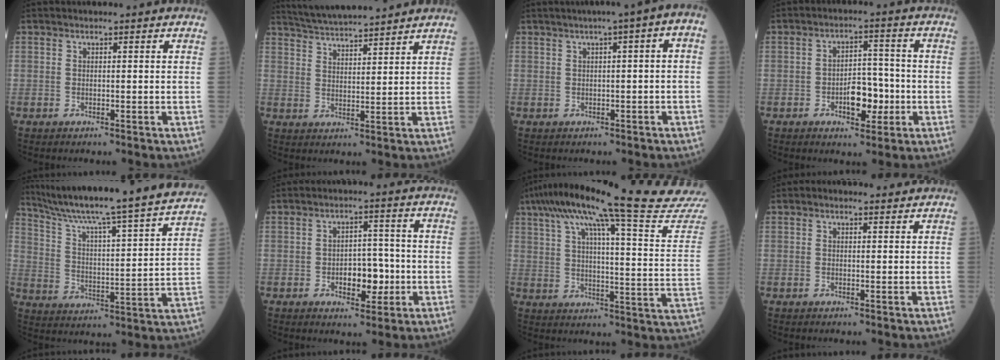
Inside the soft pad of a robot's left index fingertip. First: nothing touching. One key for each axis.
{"total": 11.2, "fx": 10.4, "fy": 0.1, "fz": 4.2, "tx": -0.081, "ty": 0.020, "tz": 0.164}
{"total": 4.8, "fx": 0.5, "fy": 1.0, "fz": 4.6, "tx": -0.062, "ty": 0.023, "tz": 0.001}
{"total": 6.0, "fx": -2.1, "fy": 3.1, "fz": 4.7, "tx": -0.071, "ty": 0.010, "tz": -0.032}
{"total": 25.5, "fx": 22.6, "fy": -1.3, "fz": 11.9, "tx": -0.200, "ty": -0.043, "tz": 0.320}
{"total": 5.5, "fx": -1.5, "fy": 3.2, "fz": 4.3, "tx": -0.058, "ty": 0.009, "tz": -0.020}
{"total": 28.4, "fx": 25.0, "fy": -1.7, "fz": 13.5, "tx": -0.216, "ty": -0.073, "tz": 0.318}
{"total": 1.0, "fx": 0.7, "fy": 0.6, "fz": 0.5, "tx": -0.012, "ty": 0.008, "tz": 0.006}